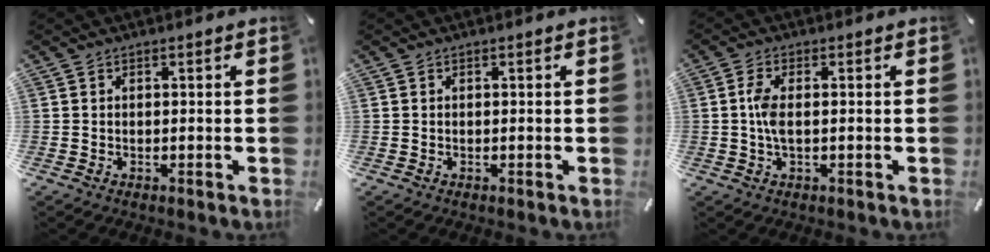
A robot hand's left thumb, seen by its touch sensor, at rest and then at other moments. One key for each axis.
{"total": 0.0}
{"total": 4.4, "fx": 0.0, "fy": 1.6, "fz": 4.1, "tx": -0.091, "ty": -0.003, "tz": -0.004}